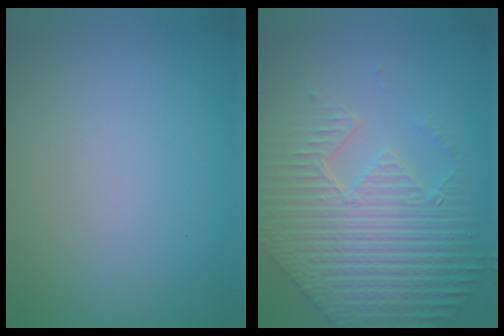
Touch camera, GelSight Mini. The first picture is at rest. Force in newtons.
{"total": 8.8, "press": 6.3, "slide": 6.1}